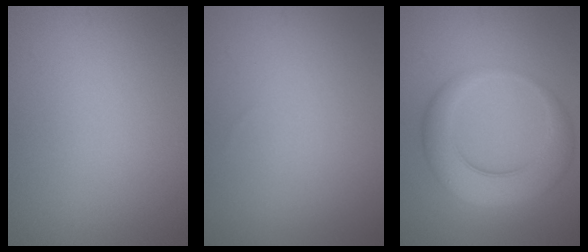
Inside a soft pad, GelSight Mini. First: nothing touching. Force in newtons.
{"total": 0.0}
{"total": 5.9, "press": 5.9, "slide": 0.2}